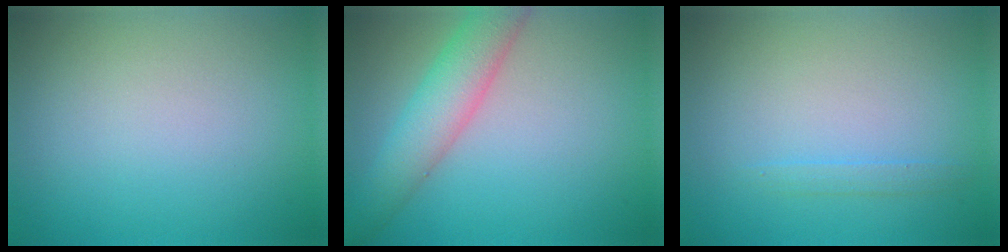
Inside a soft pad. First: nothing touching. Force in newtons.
{"total": 5.0, "press": 5.0, "slide": 0.1}
{"total": 0.9, "press": 0.9, "slide": 0.1}